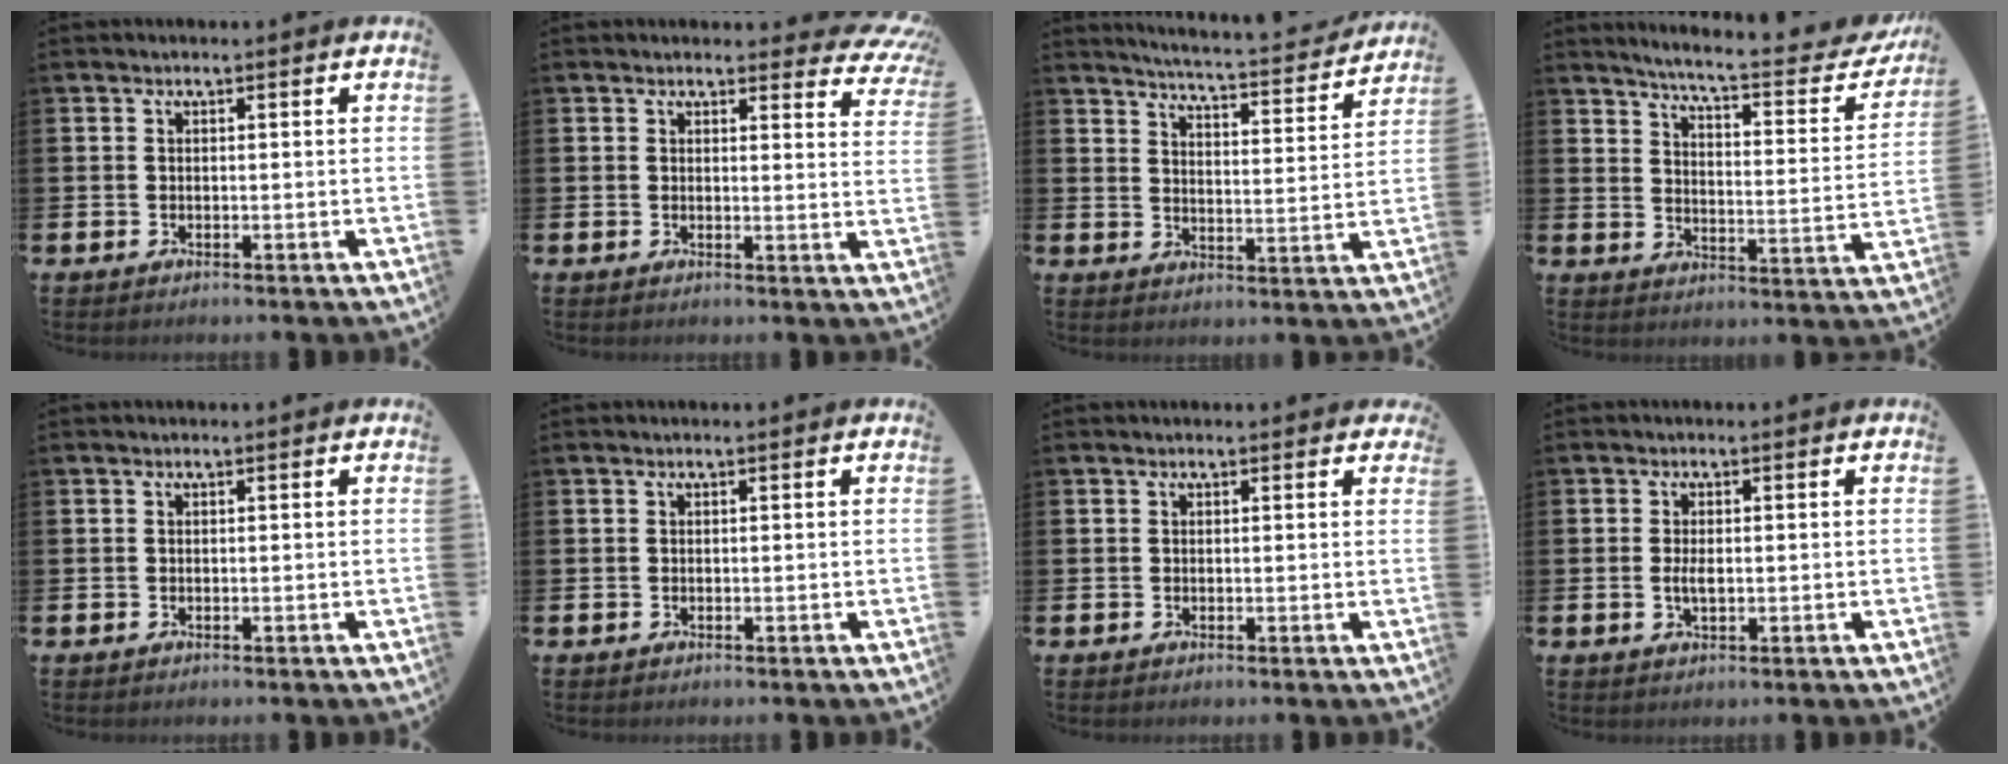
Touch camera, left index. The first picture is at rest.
{"total": 2.8, "force": [2.6, 1.0, 0.4], "torque": [0.001, -0.015, 0.042]}
{"total": 4.9, "force": [4.8, -0.2, 1.0], "torque": [-0.030, -0.044, 0.075]}
{"total": 6.1, "force": [5.6, 0.2, 2.5], "torque": [-0.061, -0.047, 0.085]}
{"total": 0.0}
{"total": 0.0}
{"total": 0.0}
{"total": 2.1, "force": [0.0, 1.0, 1.8], "torque": [-0.028, 0.000, -0.003]}